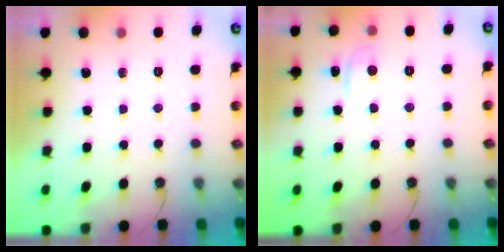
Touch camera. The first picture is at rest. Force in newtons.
{"total": 0.7, "press": 0.2, "slide": 0.6}